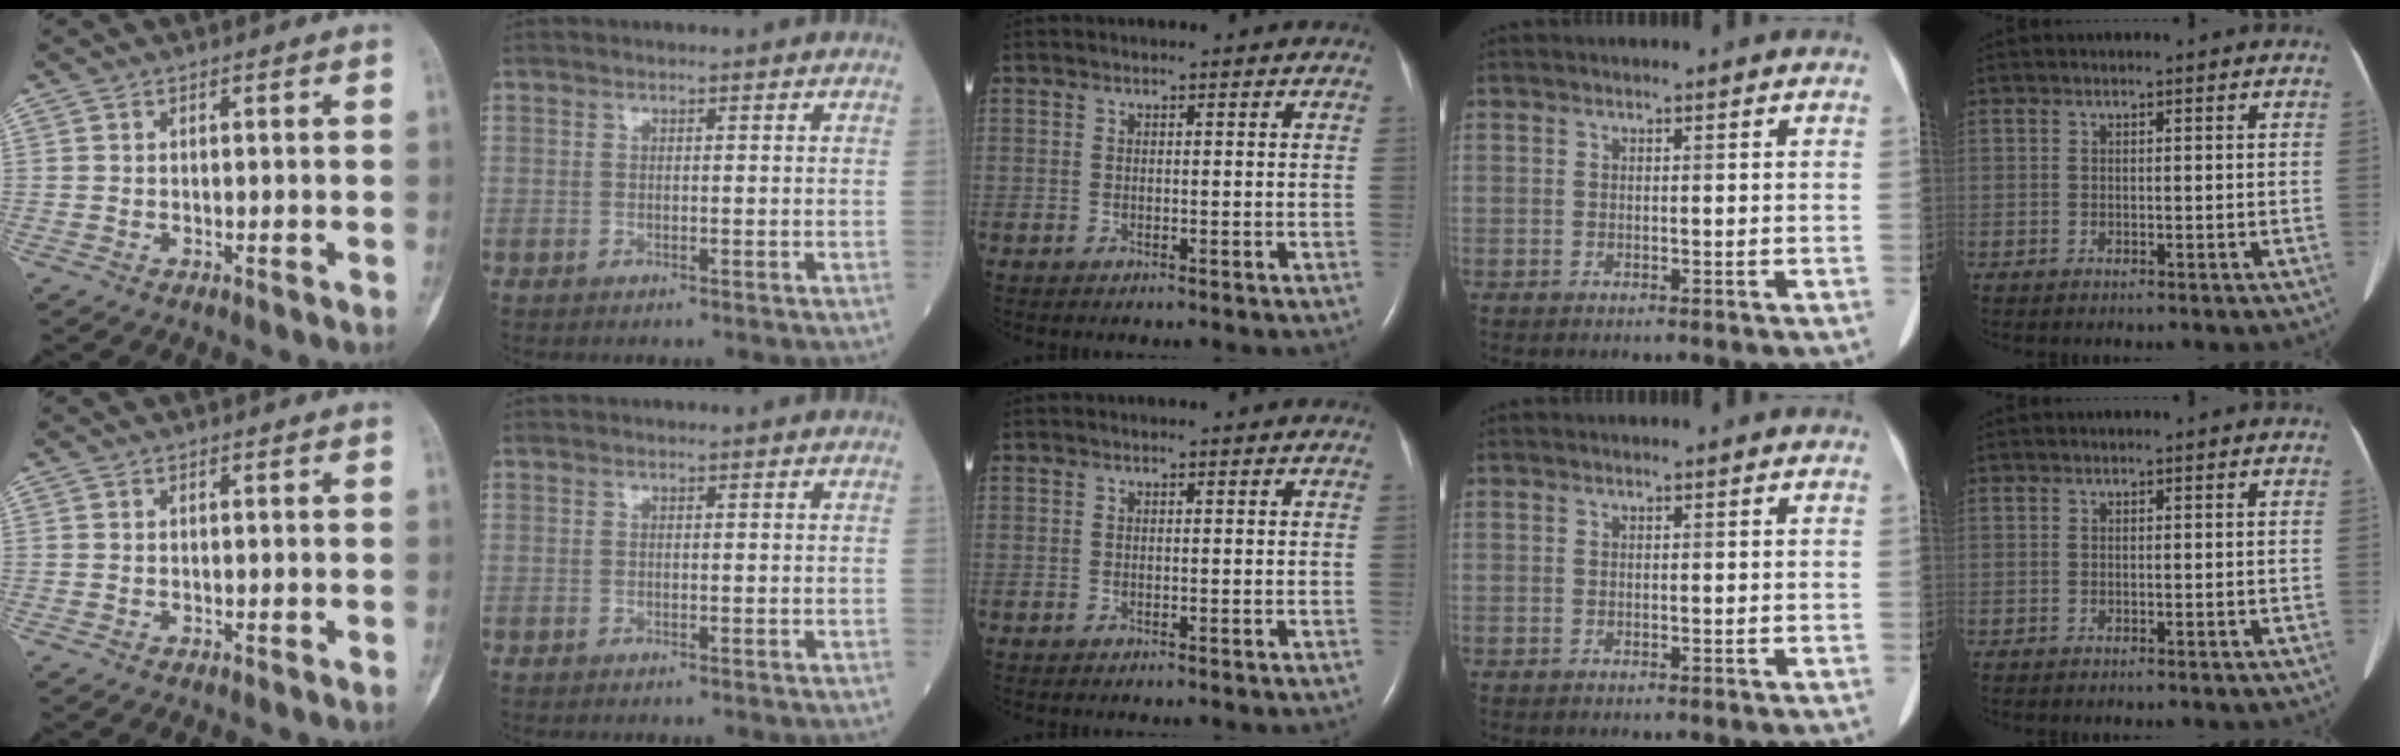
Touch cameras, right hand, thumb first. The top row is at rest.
{}